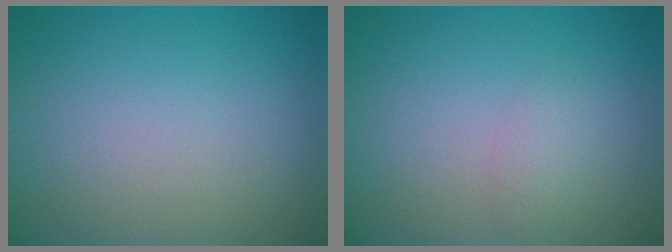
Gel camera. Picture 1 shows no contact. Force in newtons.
{"total": 1.2, "press": 1.2, "slide": 0.1}